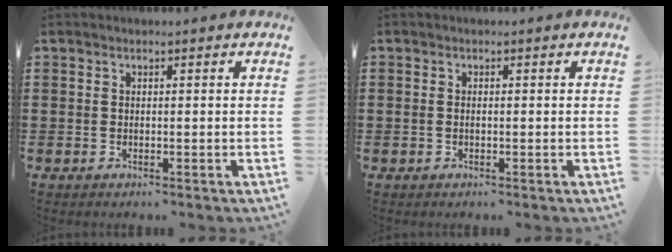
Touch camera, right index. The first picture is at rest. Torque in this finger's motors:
{"motor_torque": [-0.05, 0.71, -0.03, -0.01]}